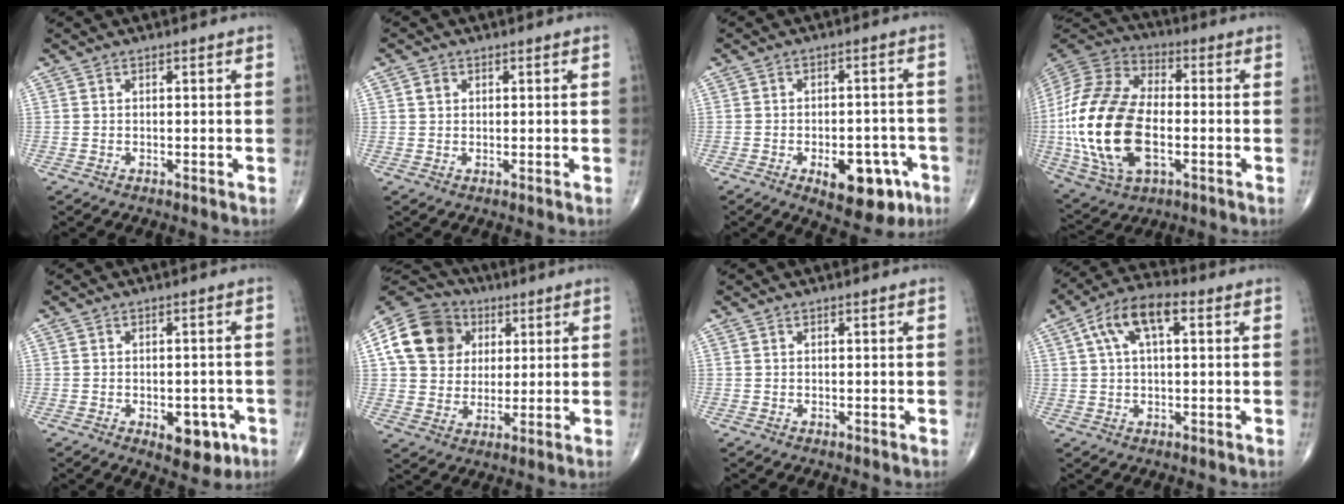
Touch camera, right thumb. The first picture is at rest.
{"total": 1.5, "force": [0.5, 1.3, 0.6], "torque": [-0.004, -0.001, 0.006]}
{"total": 11.2, "force": [-5.0, 5.8, 8.2], "torque": [-0.081, 0.025, -0.057]}
{"total": 25.0, "force": [-3.3, 13.8, 20.5], "torque": [-0.435, 0.003, -0.056]}
{"total": 6.8, "force": [-2.7, 3.8, 5.0], "torque": [-0.039, 0.009, -0.025]}
{"total": 13.8, "force": [4.1, 11.0, 7.2], "torque": [-0.119, 0.004, 0.064]}
{"total": 0.0}
{"total": 9.8, "force": [3.1, 4.5, 8.2], "torque": [-0.156, 0.029, 0.048]}